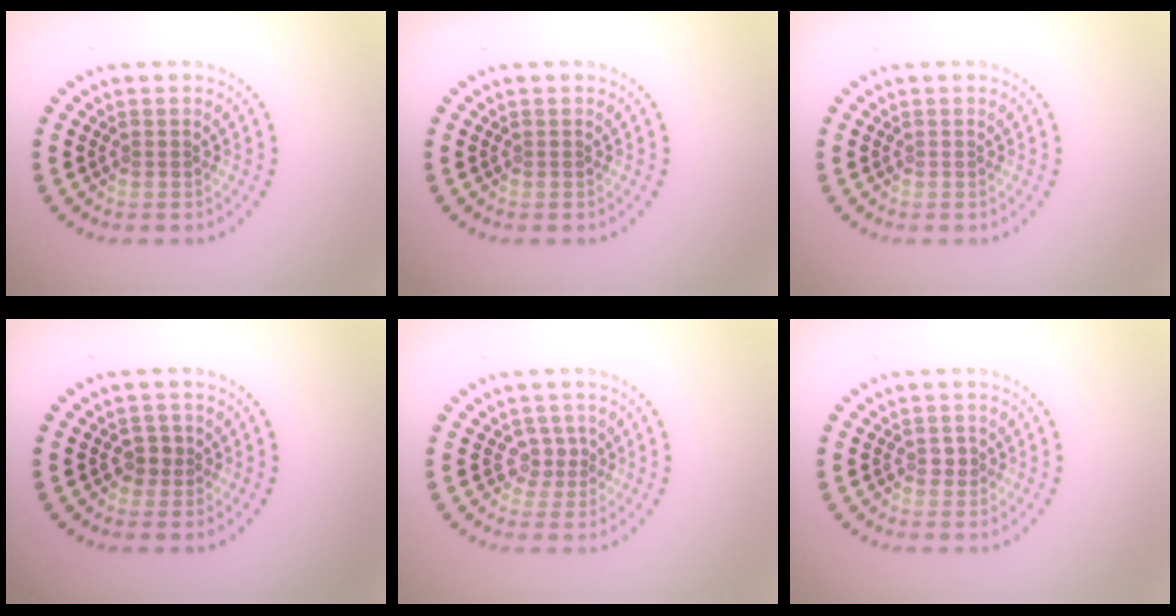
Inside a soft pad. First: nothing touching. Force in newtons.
{"total": 0.0}
{"total": 0.0}
{"total": 1.5, "press": 1.2, "slide": 0.9}
{"total": 1.7, "press": 1.1, "slide": 1.3}
{"total": 0.9, "press": 0.9, "slide": 0.2}